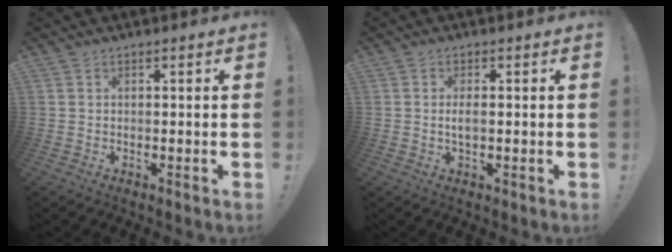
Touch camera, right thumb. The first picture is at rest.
{"total": 2.4, "force": [-0.3, 0.8, 2.2], "torque": [-0.043, -0.003, -0.009]}